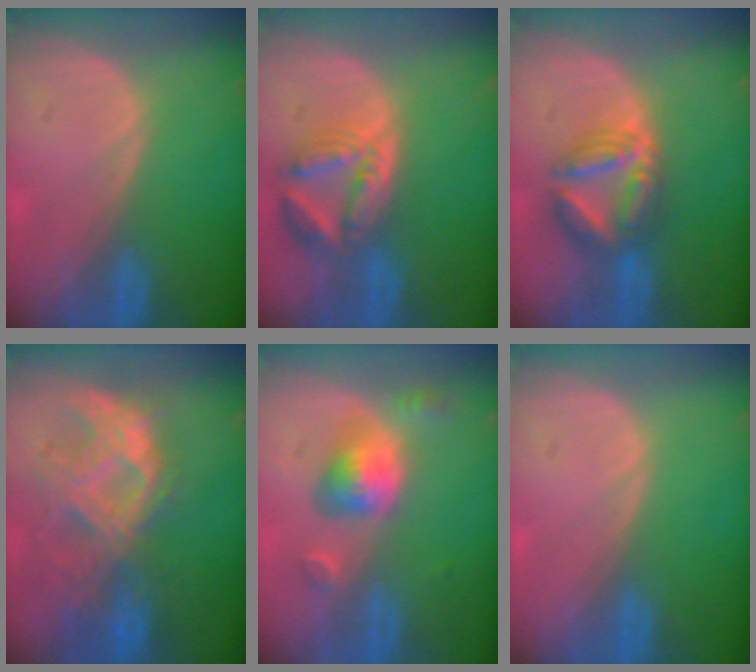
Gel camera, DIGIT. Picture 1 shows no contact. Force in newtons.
{"total": 8.0, "press": 7.1, "slide": 3.8}
{"total": 7.3, "press": 7.3, "slide": 0.6}
{"total": 10.4, "press": 9.2, "slide": 4.9}
{"total": 5.8, "press": 5.3, "slide": 2.4}
{"total": 0.0}